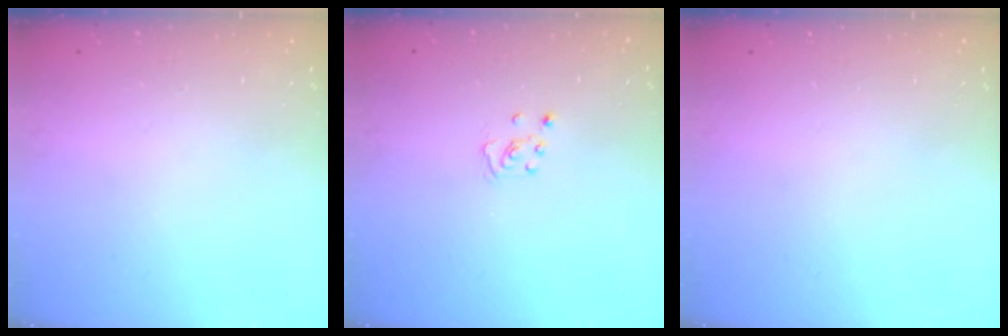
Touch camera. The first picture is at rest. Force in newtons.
{"total": 2.8, "press": 2.8, "slide": 0.3}
{"total": 0.0}